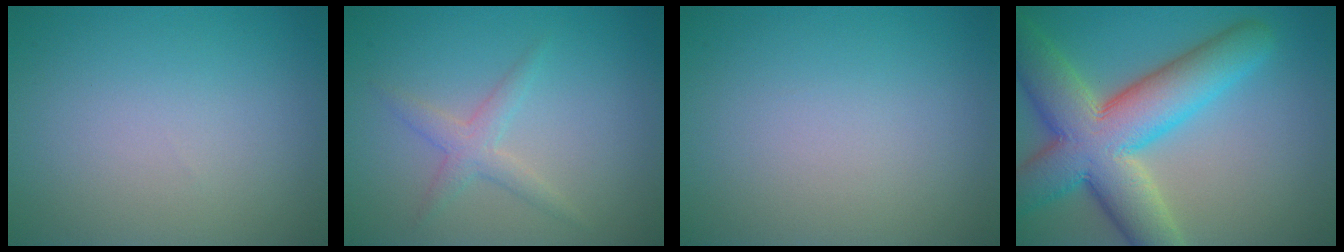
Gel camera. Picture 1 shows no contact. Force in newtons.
{"total": 2.1, "press": 2.1, "slide": 0.0}
{"total": 0.0}
{"total": 11.5, "press": 11.5, "slide": 0.8}